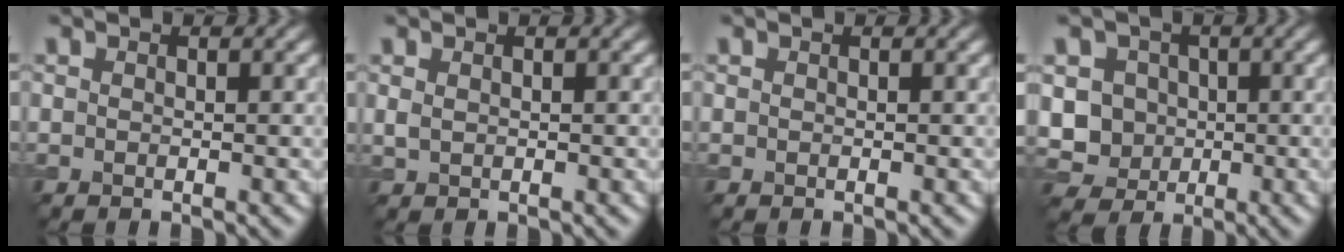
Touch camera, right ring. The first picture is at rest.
{"total": 0.8, "force": [0.3, 0.5, 0.5], "torque": [-0.017, -0.001, 0.010]}
{"total": 0.0}
{"total": 5.5, "force": [0.4, 5.1, 2.0], "torque": [-0.030, 0.008, -0.001]}